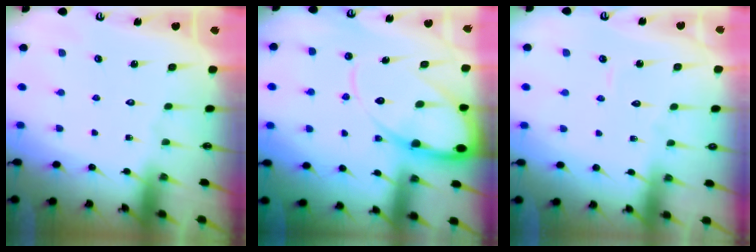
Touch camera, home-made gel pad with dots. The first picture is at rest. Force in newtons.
{"total": 12.4, "press": 12.4, "slide": 1.2}
{"total": 4.1, "press": 4.0, "slide": 0.4}